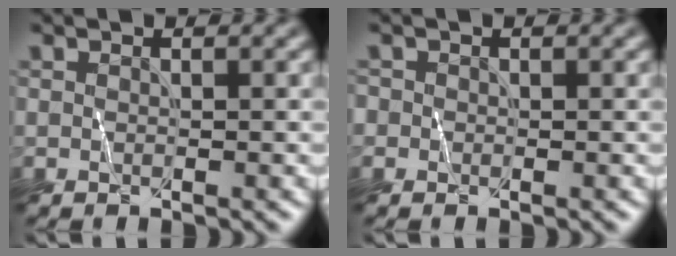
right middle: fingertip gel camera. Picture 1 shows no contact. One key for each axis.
{"total": 0.7, "fx": -0.1, "fy": 0.7, "fz": 0.0, "tx": 0.006, "ty": -0.003, "tz": -0.006}